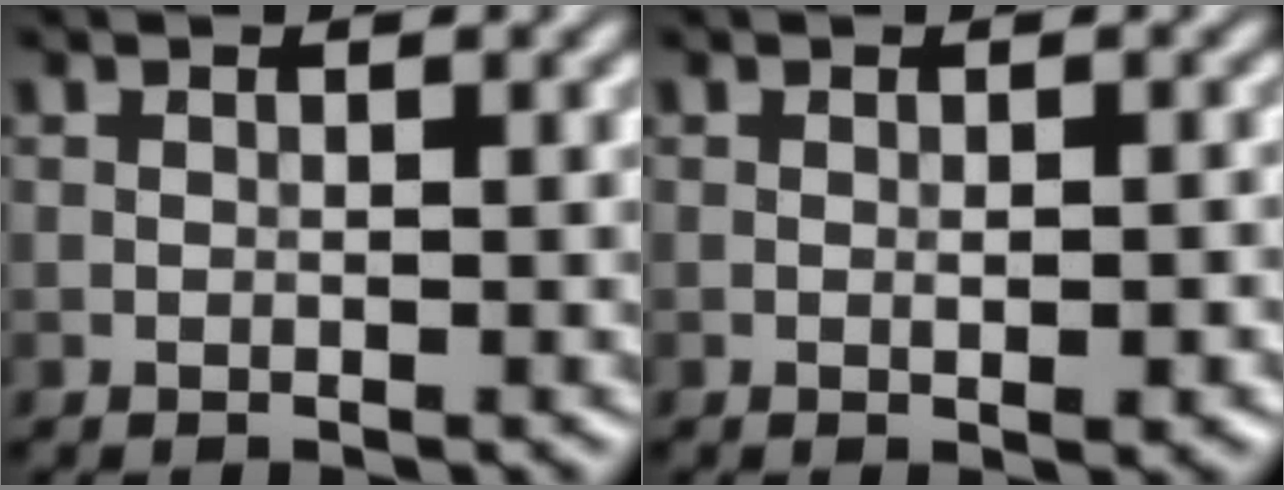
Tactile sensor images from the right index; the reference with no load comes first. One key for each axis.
{"total": 1.9, "fx": -0.4, "fy": 0.4, "fz": 1.8, "tx": -0.027, "ty": -0.001, "tz": -0.004}